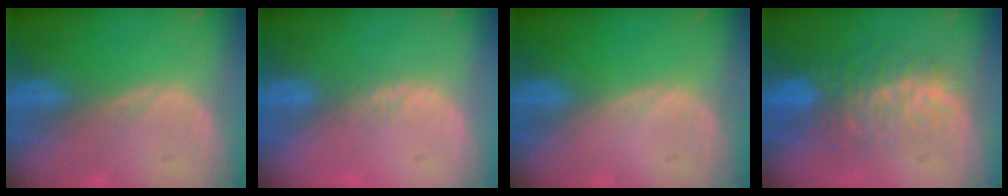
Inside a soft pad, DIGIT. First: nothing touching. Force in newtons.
{"total": 1.3, "press": 1.1, "slide": 0.7}
{"total": 0.0}
{"total": 9.9, "press": 8.4, "slide": 5.2}